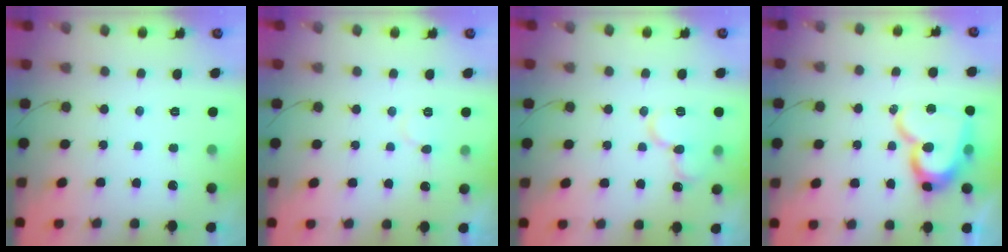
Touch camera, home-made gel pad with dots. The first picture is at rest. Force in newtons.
{"total": 7.2, "press": 7.2, "slide": 0.6}
{"total": 12.4, "press": 12.3, "slide": 1.5}
{"total": 17.4, "press": 17.3, "slide": 1.6}